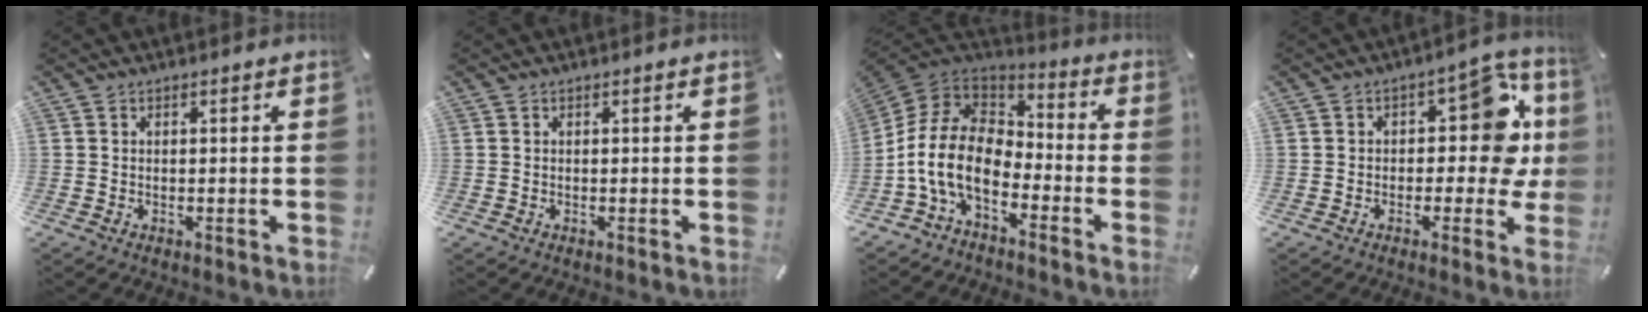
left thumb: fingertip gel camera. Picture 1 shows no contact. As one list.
[{"total": 0.0}, {"total": 15.2, "force": [-7.0, 9.2, 9.9], "torque": [-0.221, 0.028, -0.129]}, {"total": 14.4, "force": [2.1, 8.2, 11.6], "torque": [-0.128, -0.013, 0.031]}]